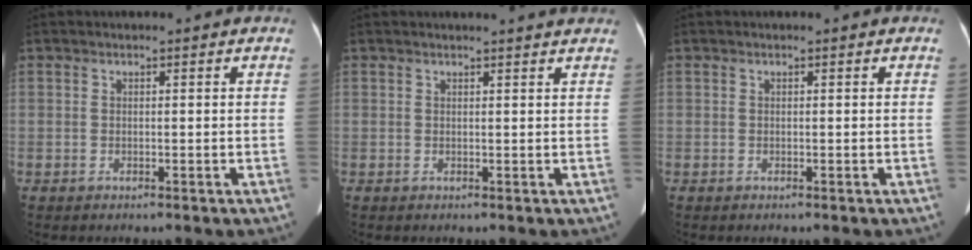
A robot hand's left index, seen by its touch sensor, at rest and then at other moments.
{"total": 4.3, "force": [4.1, -0.2, 1.3], "torque": [-0.016, 0.009, 0.036]}
{"total": 0.0}